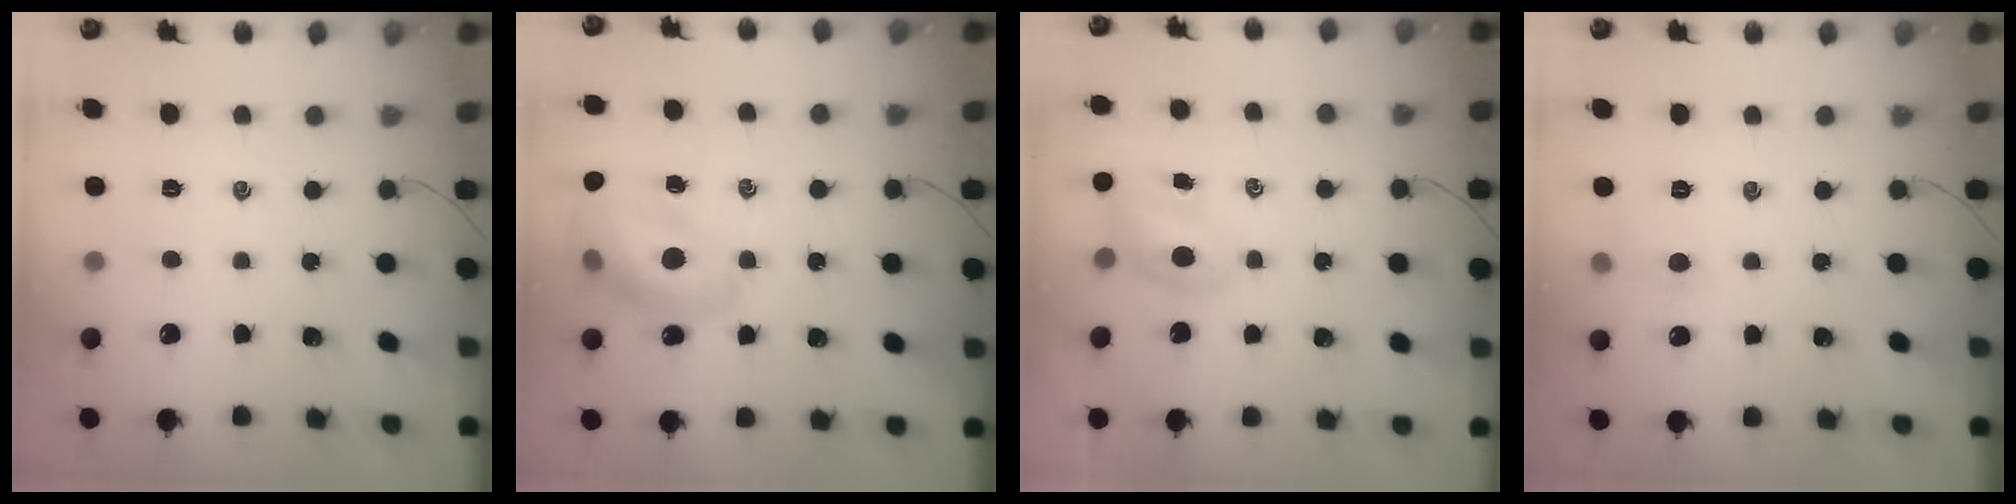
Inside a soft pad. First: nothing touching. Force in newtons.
{"total": 18.1, "press": 17.6, "slide": 4.3}
{"total": 4.9, "press": 4.8, "slide": 0.9}
{"total": 5.2, "press": 4.9, "slide": 1.7}